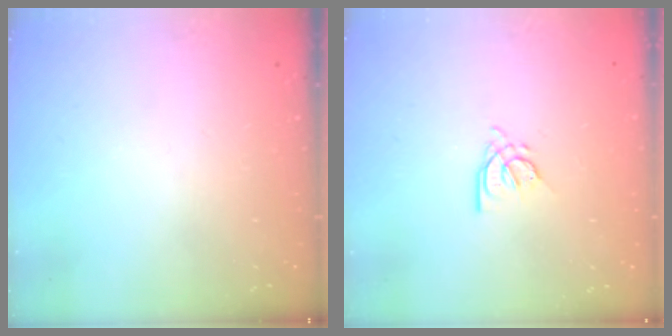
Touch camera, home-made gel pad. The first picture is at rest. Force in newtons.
{"total": 4.5, "press": 4.5, "slide": 0.7}